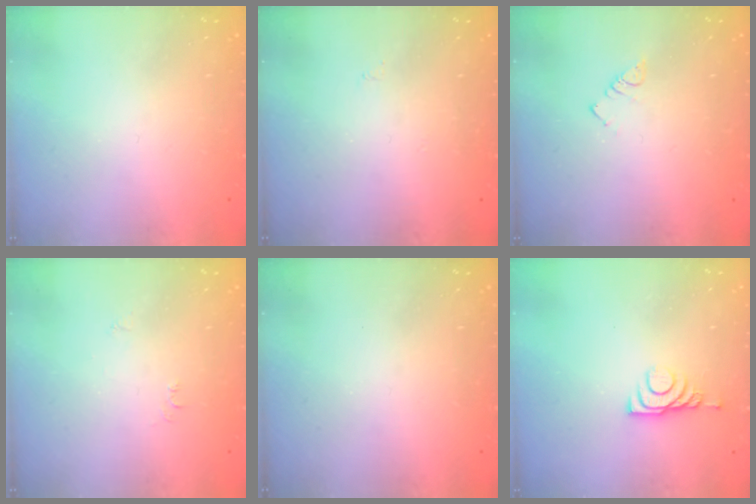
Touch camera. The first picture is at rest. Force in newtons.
{"total": 3.4, "press": 3.3, "slide": 0.5}
{"total": 3.4, "press": 3.4, "slide": 0.5}
{"total": 4.0, "press": 4.0, "slide": 0.6}
{"total": 0.0}
{"total": 6.0, "press": 5.9, "slide": 0.8}